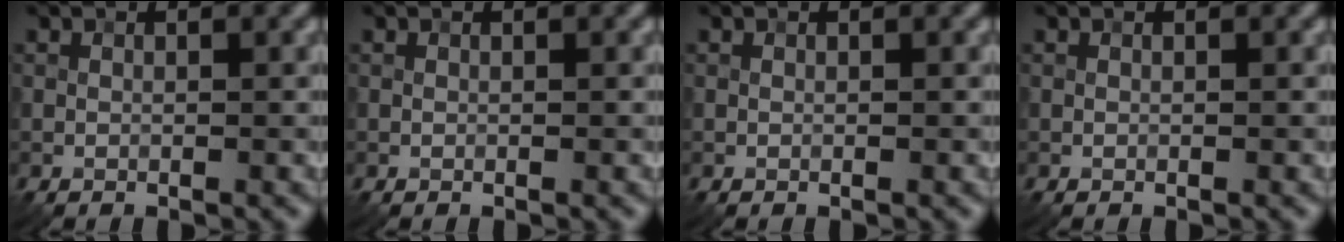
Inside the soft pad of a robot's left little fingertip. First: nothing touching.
{"total": 0.0}
{"total": 0.0}
{"total": 0.0}